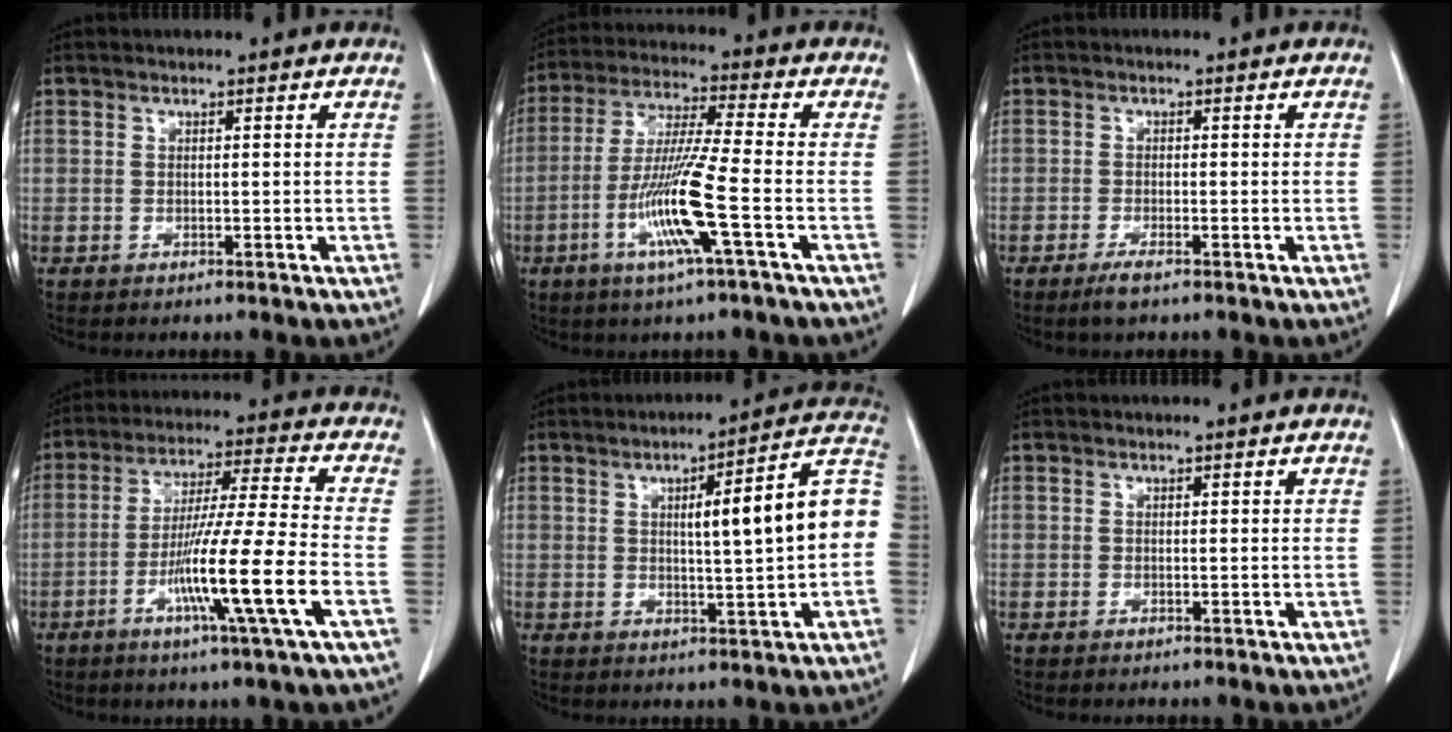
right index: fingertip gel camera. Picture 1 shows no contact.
{"total": 11.8, "force": [-4.1, -0.7, 11.1], "torque": [-0.224, -0.014, -0.083]}
{"total": 2.1, "force": [-1.5, 0.2, 1.4], "torque": [-0.033, -0.004, -0.029]}
{"total": 14.4, "force": [-5.1, -1.7, 13.4], "torque": [-0.245, -0.016, -0.095]}
{"total": 13.1, "force": [0.8, 1.0, 13.0], "torque": [-0.170, 0.029, 0.008]}
{"total": 0.0}